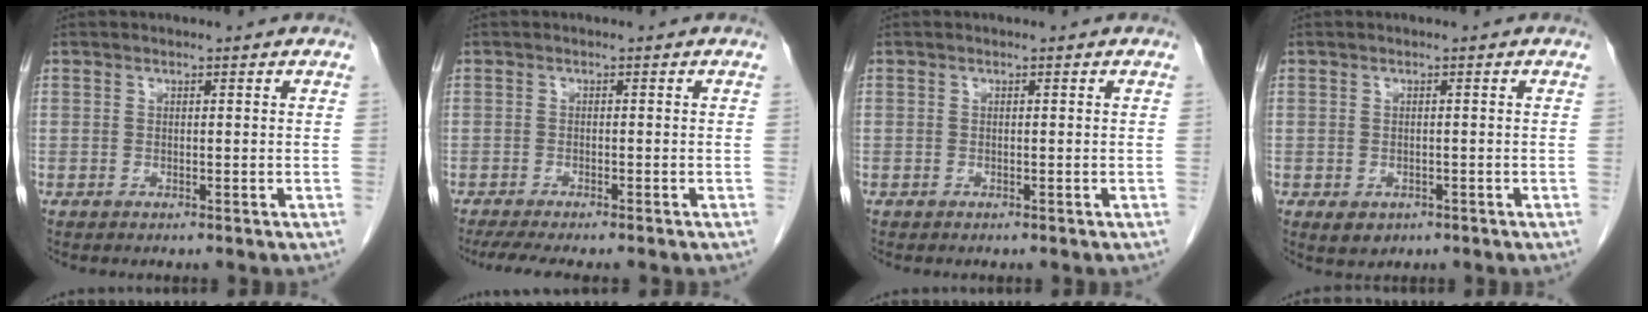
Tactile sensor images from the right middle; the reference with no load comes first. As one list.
[{"total": 7.5, "force": [-6.3, 1.0, 4.0], "torque": [-0.056, -0.010, -0.095]}, {"total": 0.0}, {"total": 2.2, "force": [-1.0, 1.7, 1.0], "torque": [-0.013, 0.001, -0.002]}]